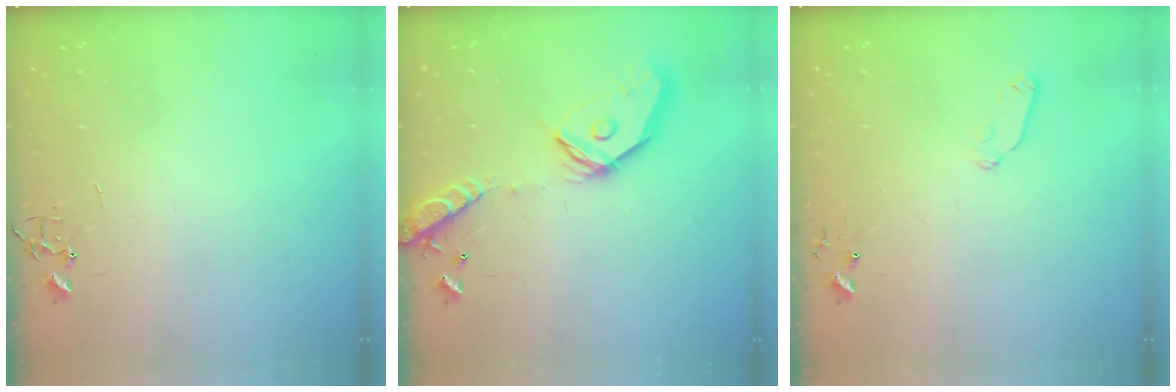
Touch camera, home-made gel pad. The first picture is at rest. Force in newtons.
{"total": 18.4, "press": 18.2, "slide": 3.1}
{"total": 5.9, "press": 5.9, "slide": 0.8}